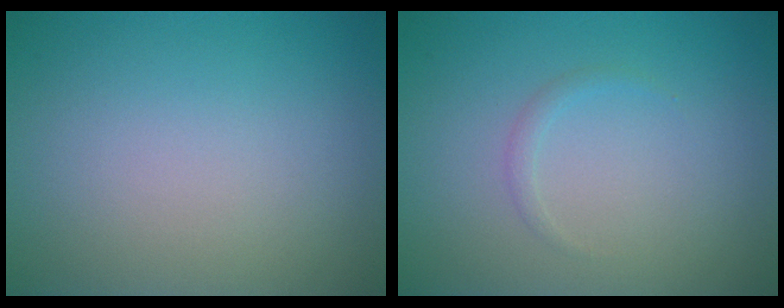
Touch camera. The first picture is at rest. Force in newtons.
{"total": 0.7, "press": 0.7, "slide": 0.0}